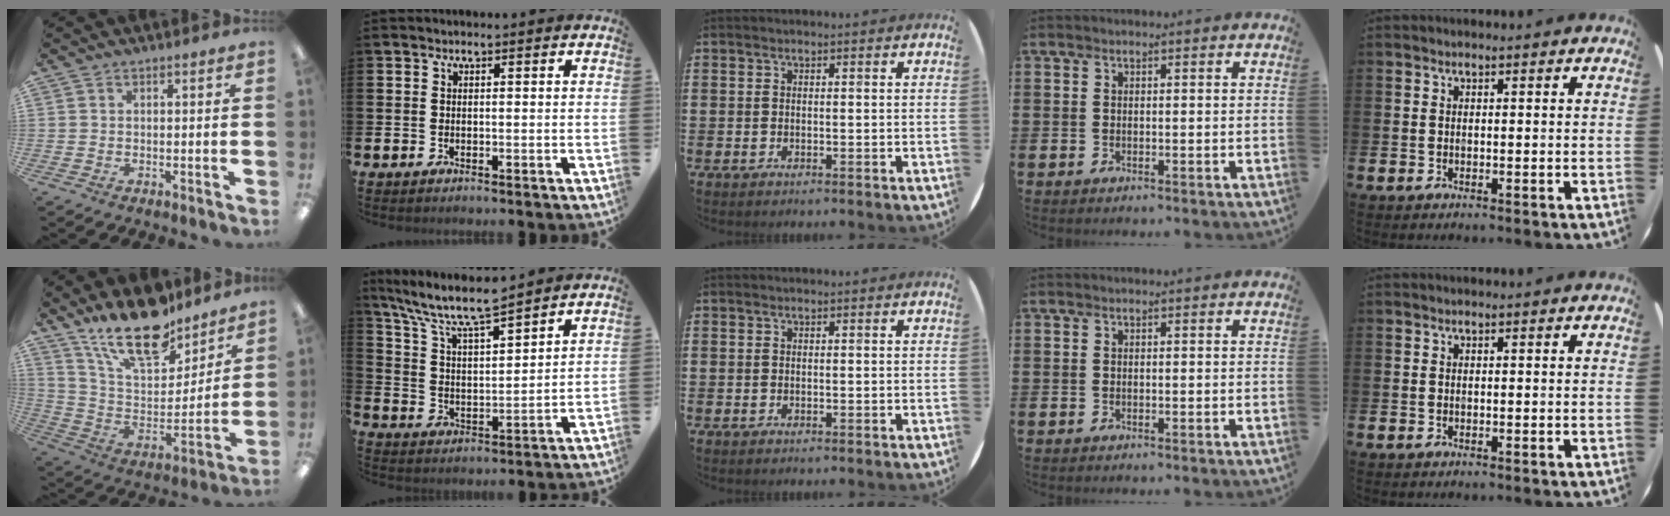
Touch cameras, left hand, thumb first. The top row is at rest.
{"thumb": {"total": 19.8, "force": [15.8, 7.4, 9.5], "torque": [-0.184, -0.089, 0.279]}, "index": {"total": 8.4, "force": [7.4, 1.1, 3.7], "torque": [-0.106, -0.041, 0.129]}}